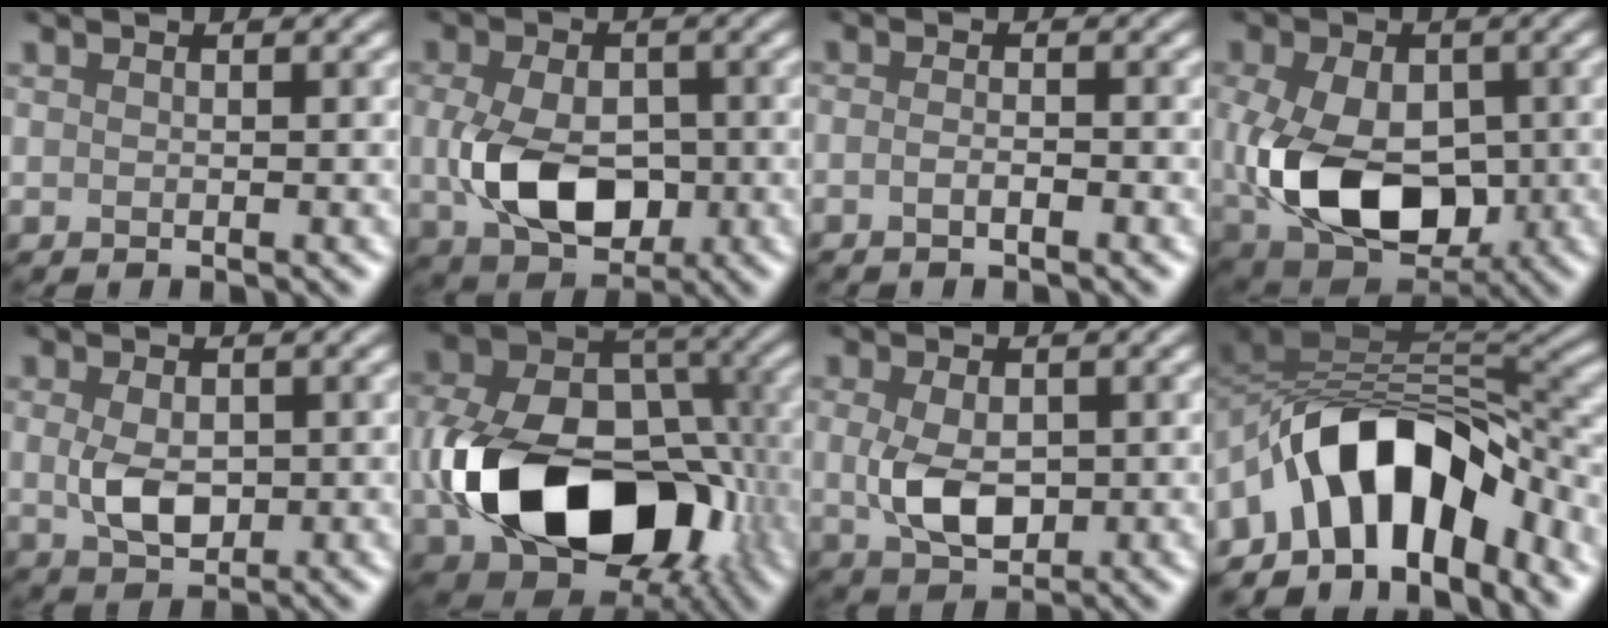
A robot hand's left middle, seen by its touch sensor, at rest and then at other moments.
{"total": 7.3, "force": [-0.9, 4.8, 5.5], "torque": [-0.124, -0.009, -0.006]}
{"total": 1.4, "force": [-0.9, -0.1, 1.1], "torque": [-0.019, 0.005, -0.016]}
{"total": 10.4, "force": [-1.1, 7.0, 7.5], "torque": [-0.156, -0.011, -0.011]}
{"total": 3.6, "force": [-0.2, 2.2, 2.8], "torque": [-0.061, 0.002, 0.003]}
{"total": 15.9, "force": [-4.5, 10.4, 11.2], "torque": [-0.212, -0.012, -0.076]}
{"total": 4.5, "force": [-0.2, 2.7, 3.6], "torque": [-0.081, 0.000, 0.003]}
{"total": 11.9, "force": [-4.6, 6.0, 9.1], "torque": [-0.138, 0.017, -0.077]}